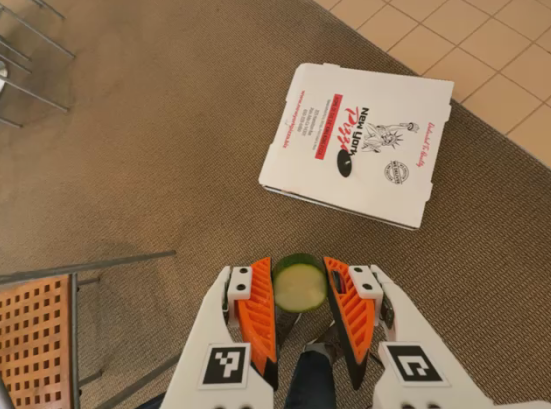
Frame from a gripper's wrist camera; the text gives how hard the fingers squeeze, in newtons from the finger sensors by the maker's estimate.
{"total": 9.8, "left": 10.0, "right": 9.6}